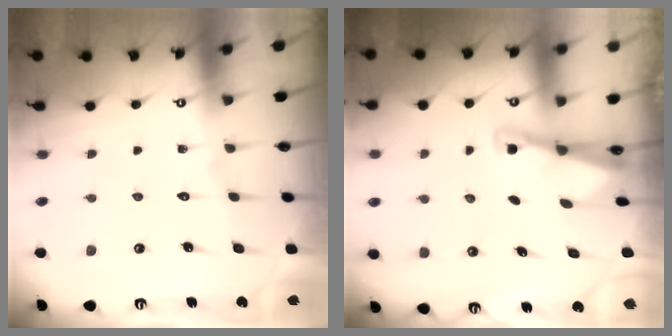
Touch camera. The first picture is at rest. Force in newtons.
{"total": 2.1, "press": 2.1, "slide": 0.3}